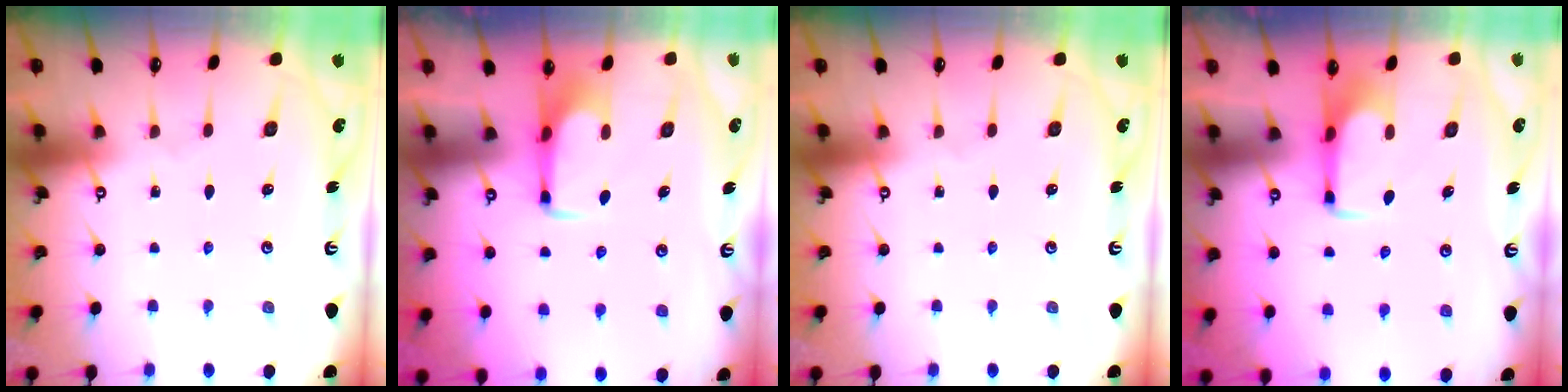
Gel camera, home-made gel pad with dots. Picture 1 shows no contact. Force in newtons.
{"total": 1.6, "press": 1.6, "slide": 0.5}
{"total": 0.0}
{"total": 1.6, "press": 1.5, "slide": 0.4}